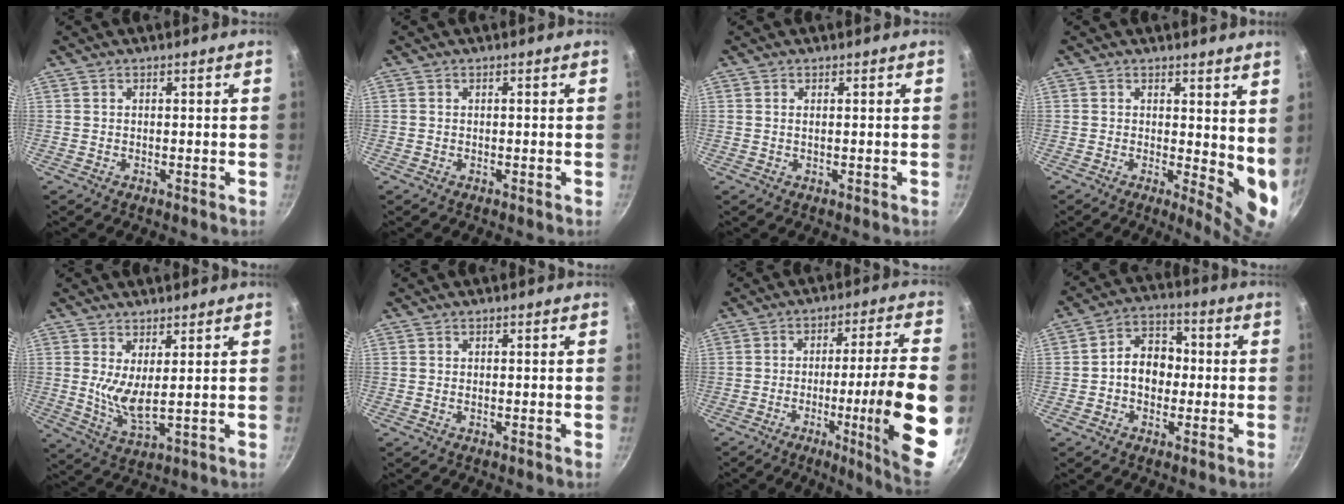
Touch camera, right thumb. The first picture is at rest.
{"total": 0.0}
{"total": 0.7, "force": [0.2, 0.3, 0.6], "torque": [-0.013, 0.000, 0.002]}
{"total": 7.3, "force": [1.2, 3.0, 6.5], "torque": [-0.072, -0.025, 0.017]}
{"total": 6.3, "force": [2.3, 1.8, 5.6], "torque": [-0.107, -0.039, 0.043]}
{"total": 0.0}
{"total": 18.1, "force": [-4.7, 0.8, 17.4], "torque": [-0.244, 0.021, -0.063]}
{"total": 8.8, "force": [-0.6, 6.8, 5.5], "torque": [-0.043, 0.028, -0.022]}